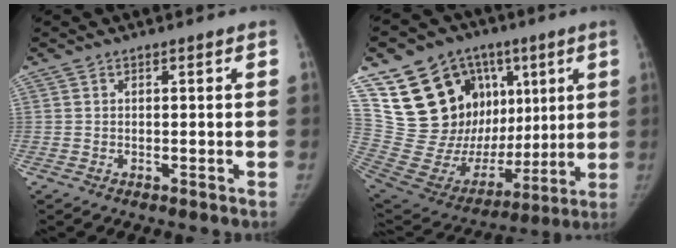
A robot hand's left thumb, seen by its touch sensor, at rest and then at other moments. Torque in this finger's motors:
{"motor_torque": [0.53, 0.61, 1.40, -1.37, 0.08]}